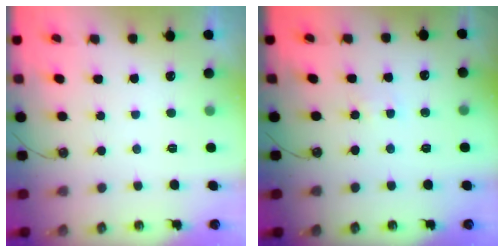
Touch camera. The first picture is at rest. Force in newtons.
{"total": 2.8, "press": 2.7, "slide": 0.4}